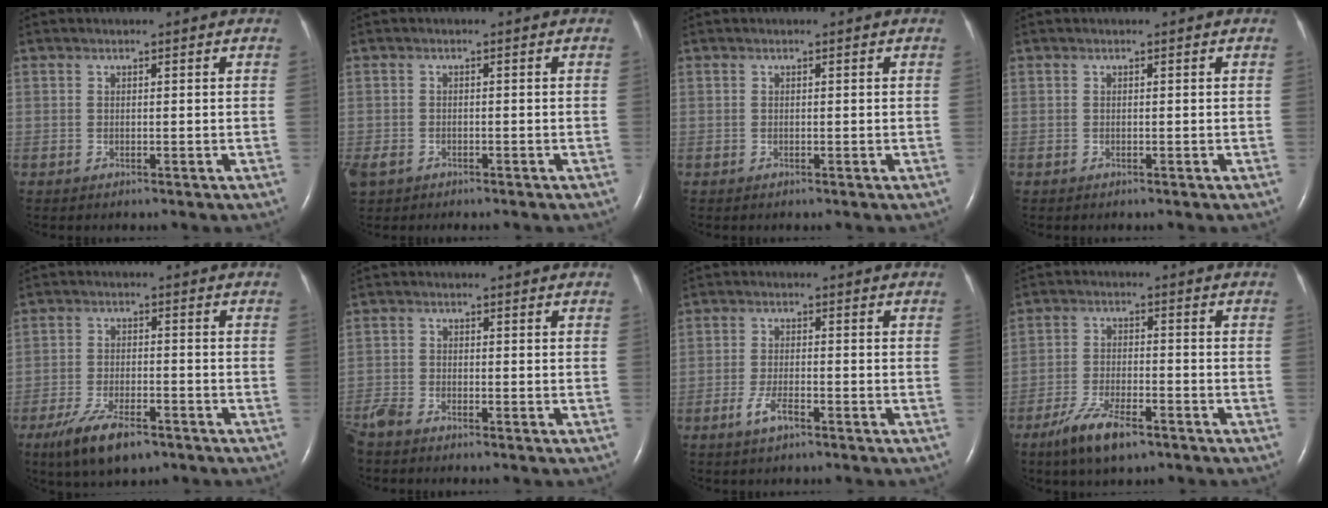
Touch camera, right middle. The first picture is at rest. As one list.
[{"total": 4.1, "force": [-2.8, 2.6, 1.5], "torque": [-0.038, -0.003, -0.045]}, {"total": 0.0}, {"total": 0.0}, {"total": 8.3, "force": [-5.6, 2.6, 5.6], "torque": [-0.113, -0.011, -0.094]}, {"total": 4.6, "force": [-4.0, 1.3, 1.8], "torque": [-0.041, -0.011, -0.080]}, {"total": 3.3, "force": [-2.1, 0.8, 2.5], "torque": [-0.055, -0.001, -0.041]}, {"total": 7.7, "force": [-5.2, 2.2, 5.3], "torque": [-0.112, -0.010, -0.092]}]